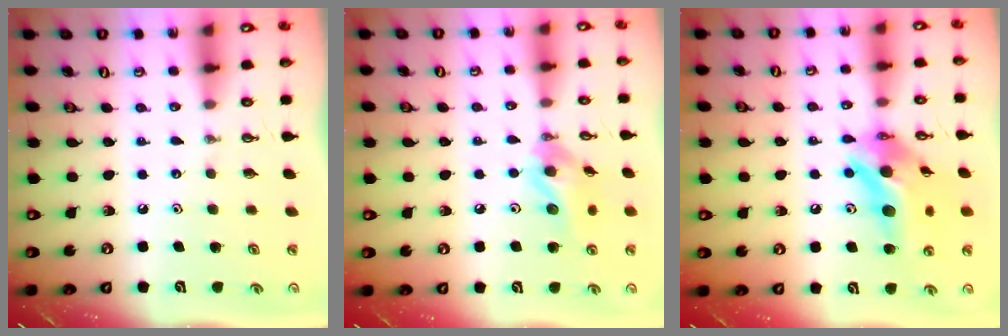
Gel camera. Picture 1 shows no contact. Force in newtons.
{"total": 11.9, "press": 11.9, "slide": 1.4}
{"total": 16.5, "press": 16.2, "slide": 3.4}